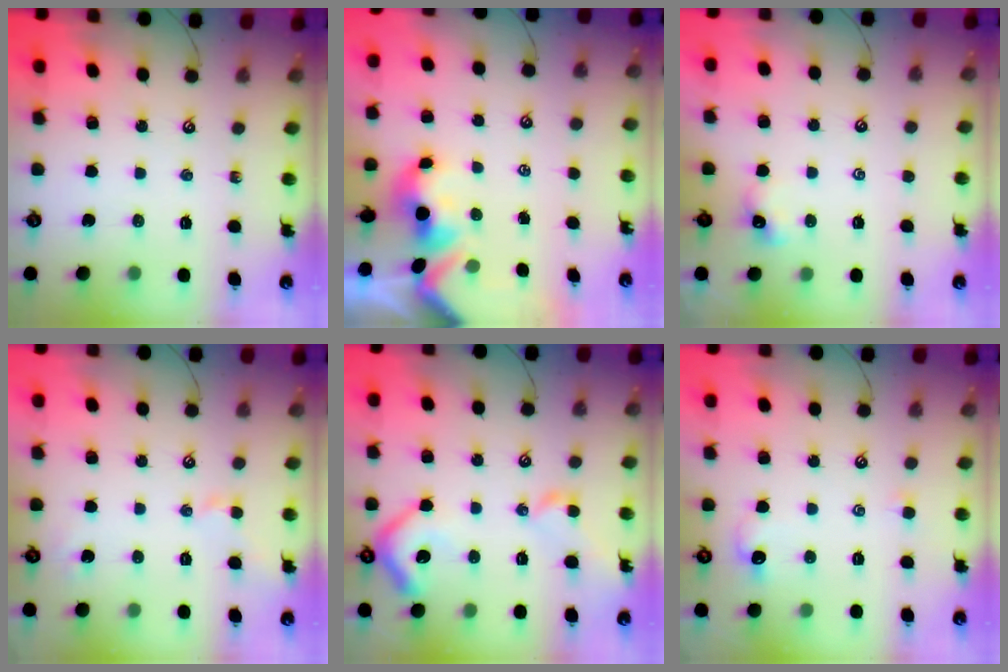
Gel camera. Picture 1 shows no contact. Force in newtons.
{"total": 1.5, "press": 1.3, "slide": 0.7}
{"total": 1.3, "press": 1.3, "slide": 0.1}
{"total": 1.7, "press": 1.6, "slide": 0.6}
{"total": 9.4, "press": 9.3, "slide": 1.5}
{"total": 1.3, "press": 1.2, "slide": 0.5}